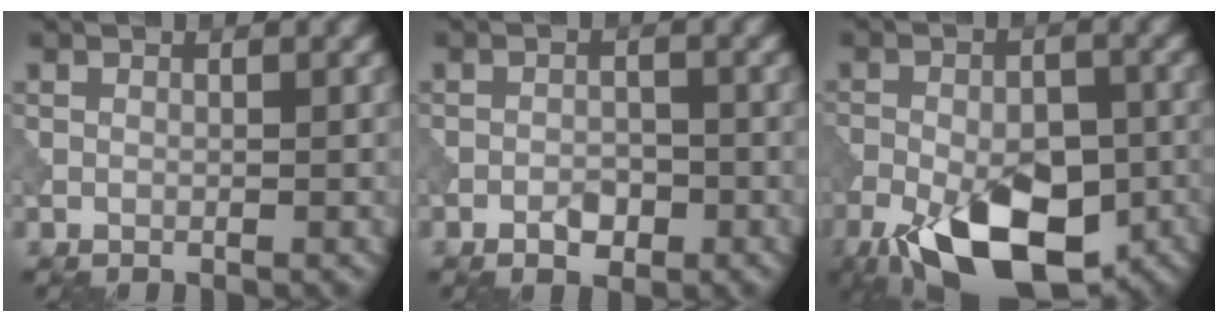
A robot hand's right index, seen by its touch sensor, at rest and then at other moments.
{"total": 2.0, "force": [-1.1, 1.2, 1.2], "torque": [-0.017, 0.004, -0.021]}
{"total": 13.7, "force": [-6.8, 6.7, 9.8], "torque": [-0.171, -0.026, -0.116]}